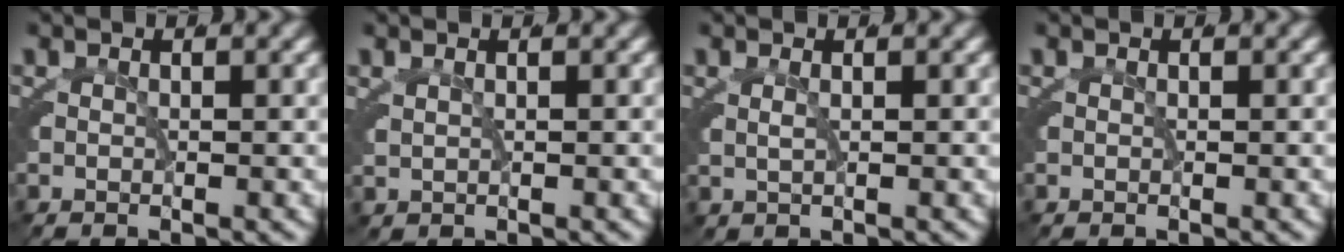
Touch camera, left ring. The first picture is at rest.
{"total": 0.8, "force": [0.8, -0.1, 0.2], "torque": [-0.001, -0.001, 0.022]}
{"total": 0.6, "force": [0.5, 0.0, 0.4], "torque": [-0.011, -0.005, 0.015]}
{"total": 0.0}